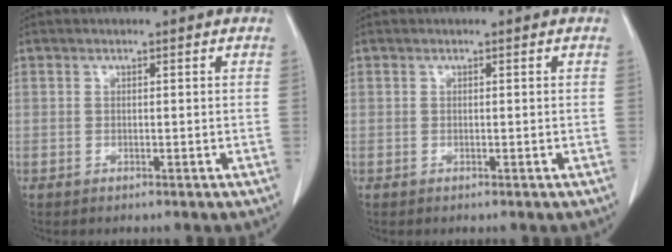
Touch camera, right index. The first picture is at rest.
{"total": 0.0}